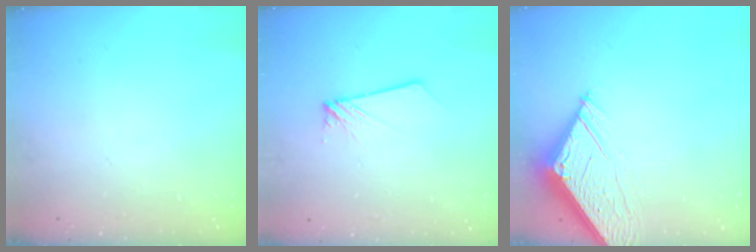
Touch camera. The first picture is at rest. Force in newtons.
{"total": 1.8, "press": 1.8, "slide": 0.2}
{"total": 6.6, "press": 6.6, "slide": 0.7}